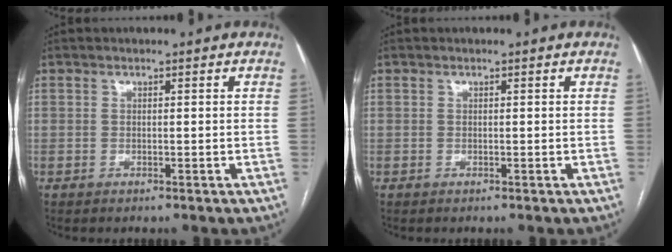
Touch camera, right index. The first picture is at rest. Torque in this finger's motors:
{"motor_torque": [0.00, 0.00, 0.00, 0.00]}